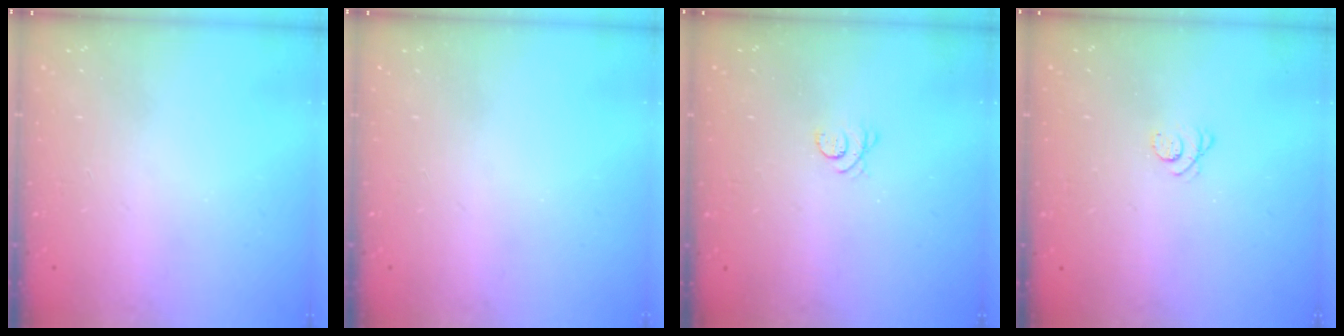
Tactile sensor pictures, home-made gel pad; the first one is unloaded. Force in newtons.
{"total": 0.0}
{"total": 3.0, "press": 2.9, "slide": 0.4}
{"total": 2.7, "press": 2.7, "slide": 0.3}